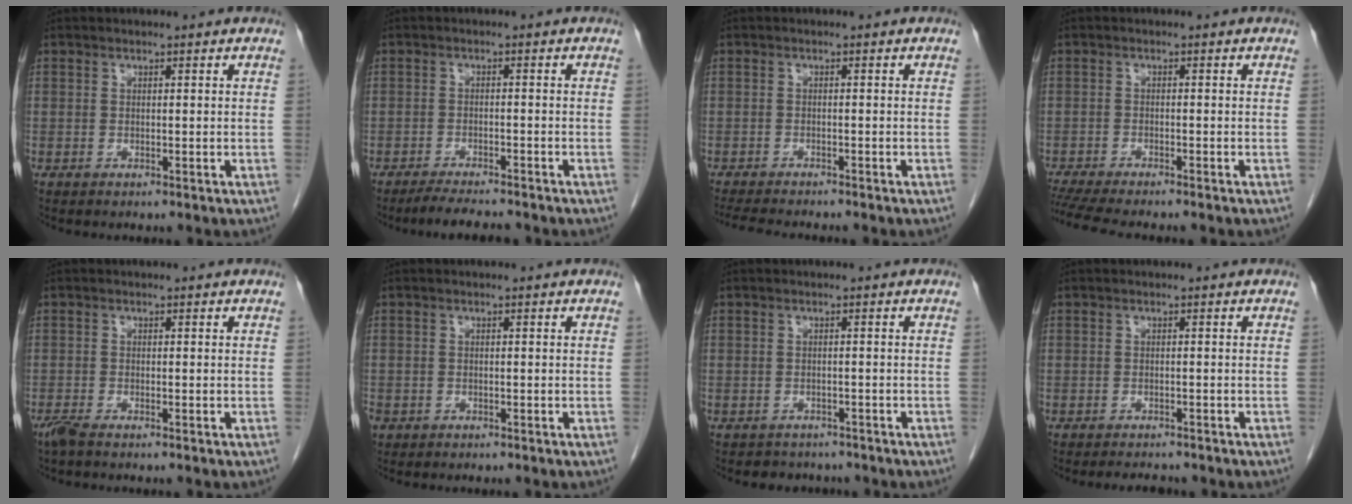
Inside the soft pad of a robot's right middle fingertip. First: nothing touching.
{"total": 5.4, "force": [-4.9, 0.5, 2.2], "torque": [-0.037, -0.014, -0.080]}
{"total": 7.2, "force": [-6.5, 0.6, 3.1], "torque": [-0.047, -0.013, -0.099]}
{"total": 9.0, "force": [-7.9, 0.6, 4.3], "torque": [-0.065, -0.015, -0.124]}
{"total": 1.8, "force": [-1.4, 0.2, 1.1], "torque": [-0.030, -0.006, -0.030]}
{"total": 1.7, "force": [-1.0, 1.3, 0.6], "torque": [-0.018, -0.001, -0.014]}
{"total": 3.9, "force": [-3.4, 1.9, 0.2], "torque": [-0.008, 0.007, -0.042]}
{"total": 2.9, "force": [-2.6, 0.8, 0.8], "torque": [-0.012, -0.004, -0.034]}